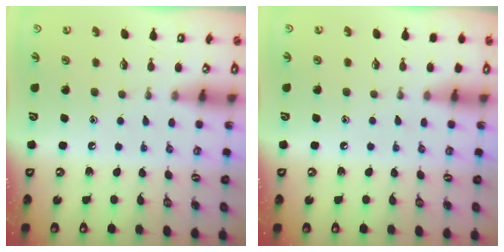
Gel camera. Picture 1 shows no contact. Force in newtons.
{"total": 3.4, "press": 3.4, "slide": 0.5}